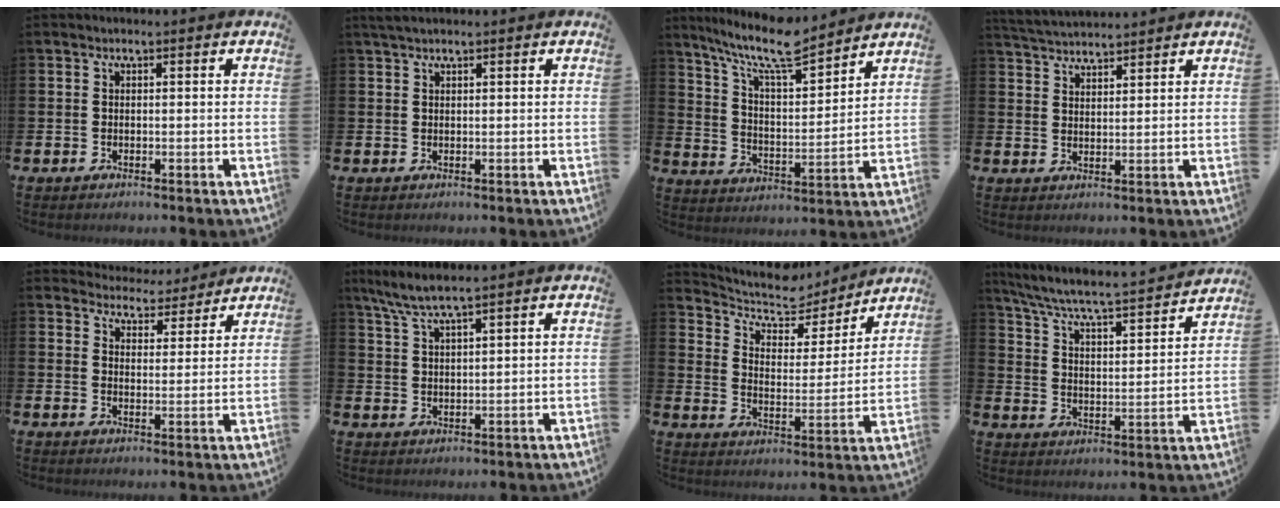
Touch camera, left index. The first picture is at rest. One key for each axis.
{"total": 1.6, "fx": 1.4, "fy": 0.3, "fz": 0.8, "tx": -0.013, "ty": 0.002, "tz": 0.023}
{"total": 10.6, "fx": 9.3, "fy": 1.8, "fz": 4.8, "tx": -0.120, "ty": -0.054, "tz": 0.164}
{"total": 3.6, "fx": 3.6, "fy": 0.3, "fz": 0.1, "tx": -0.023, "ty": -0.014, "tz": 0.068}
{"total": 4.8, "fx": 4.6, "fy": 1.1, "fz": -0.4, "tx": 0.000, "ty": -0.043, "tz": 0.079}
{"total": 5.2, "fx": 4.5, "fy": 0.1, "fz": 2.5, "tx": -0.062, "ty": -0.012, "tz": 0.082}
{"total": 7.2, "fx": 6.4, "fy": 2.8, "fz": 1.7, "tx": -0.056, "ty": -0.051, "tz": 0.105}
{"total": 6.0, "fx": 5.6, "fy": 0.4, "fz": 2.1, "tx": -0.074, "ty": -0.049, "tz": 0.089}